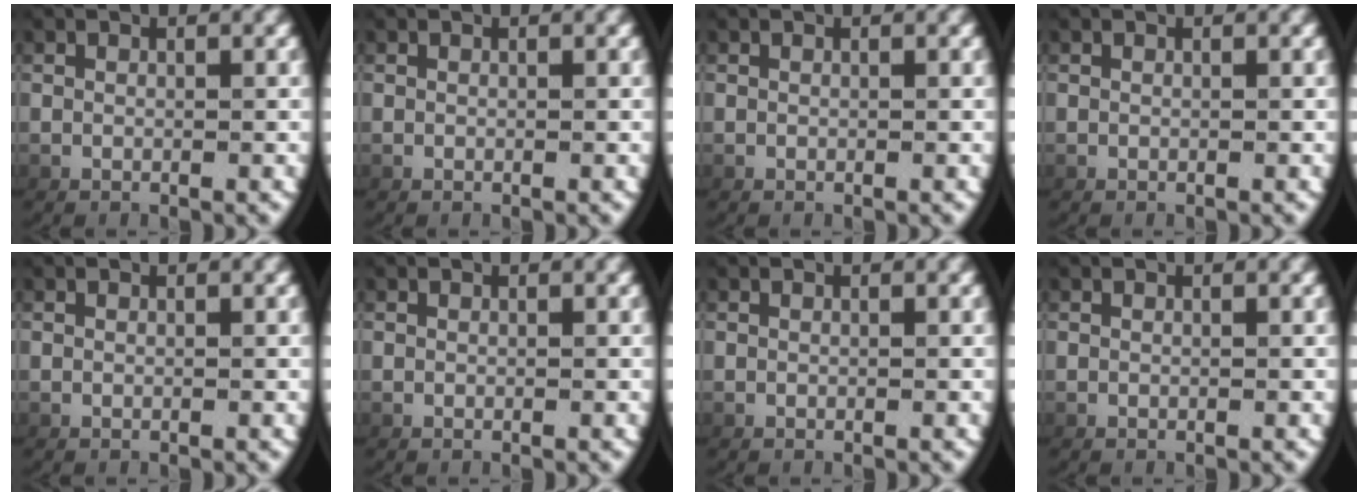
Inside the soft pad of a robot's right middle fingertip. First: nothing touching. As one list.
[{"total": 0.0}, {"total": 0.0}, {"total": 0.0}, {"total": 0.0}, {"total": 0.0}, {"total": 1.4, "force": [0.0, -1.3, -0.5], "torque": [0.009, 0.000, 0.006]}, {"total": 0.0}]